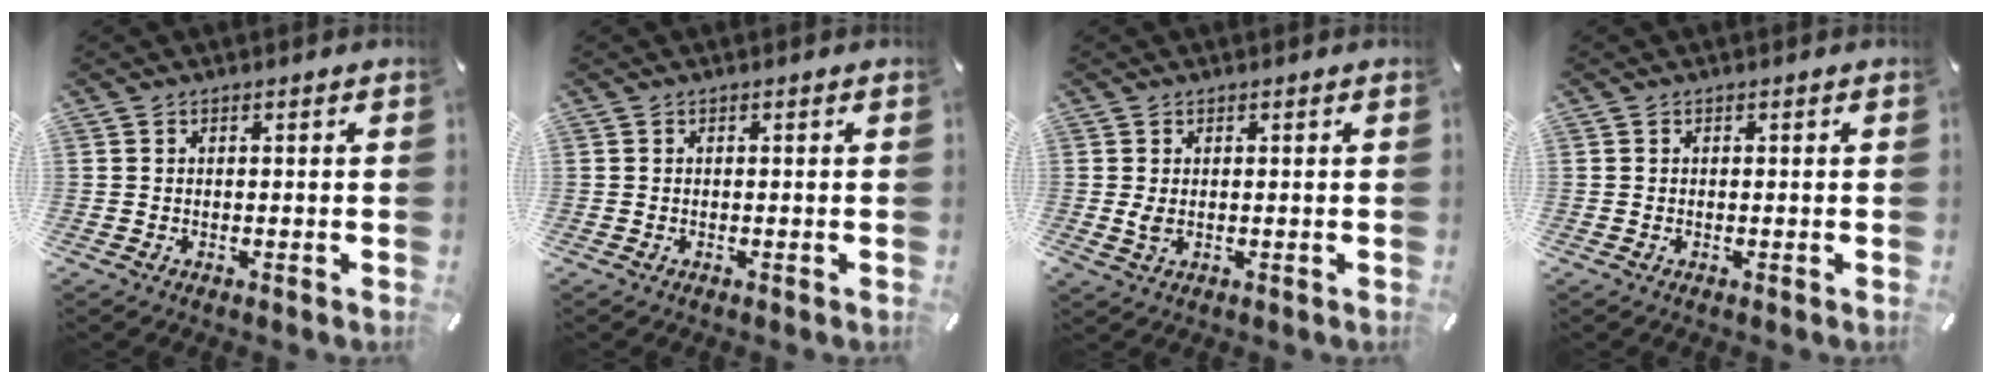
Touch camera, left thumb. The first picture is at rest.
{"total": 0.0}
{"total": 2.4, "force": [0.1, 1.3, 2.1], "torque": [-0.048, -0.006, -0.003]}
{"total": 0.0}